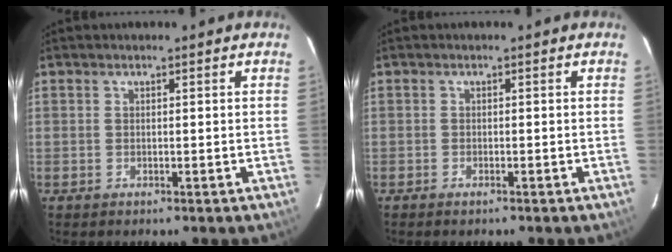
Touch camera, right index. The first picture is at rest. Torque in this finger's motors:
{"motor_torque": [-0.13, -0.14, 0.04, 0.01]}